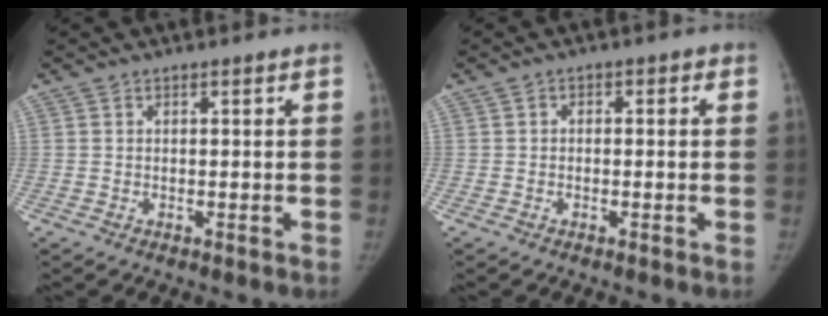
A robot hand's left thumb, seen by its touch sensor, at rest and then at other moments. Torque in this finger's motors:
{"motor_torque": [-0.37, 0.15, 0.06, 0.44, -0.02]}